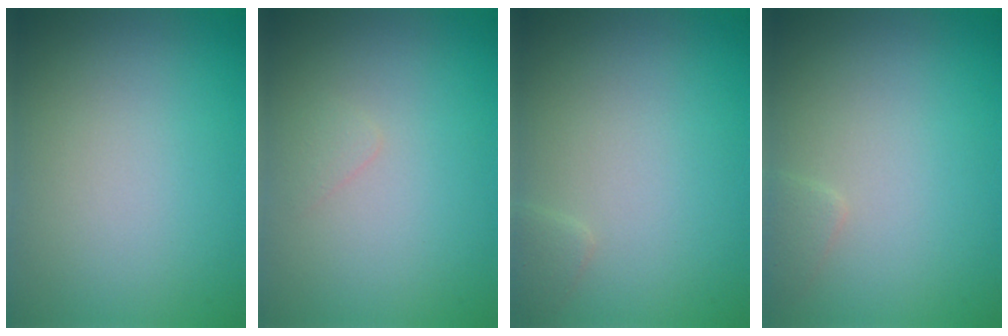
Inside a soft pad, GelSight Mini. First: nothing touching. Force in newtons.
{"total": 0.6, "press": 0.6, "slide": 0.1}
{"total": 0.8, "press": 0.8, "slide": 0.0}
{"total": 0.9, "press": 0.9, "slide": 0.1}